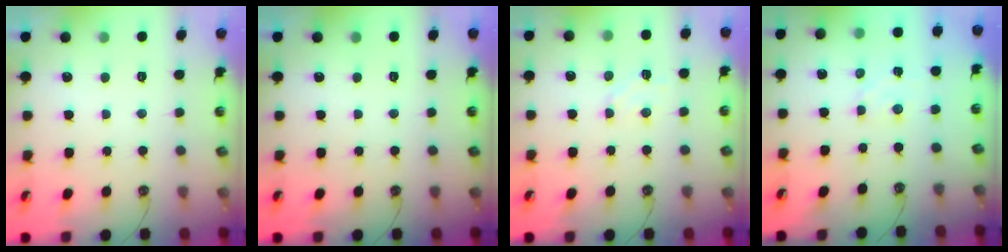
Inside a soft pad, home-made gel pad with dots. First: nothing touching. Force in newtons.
{"total": 0.0}
{"total": 6.4, "press": 6.3, "slide": 0.6}
{"total": 3.2, "press": 3.2, "slide": 0.5}